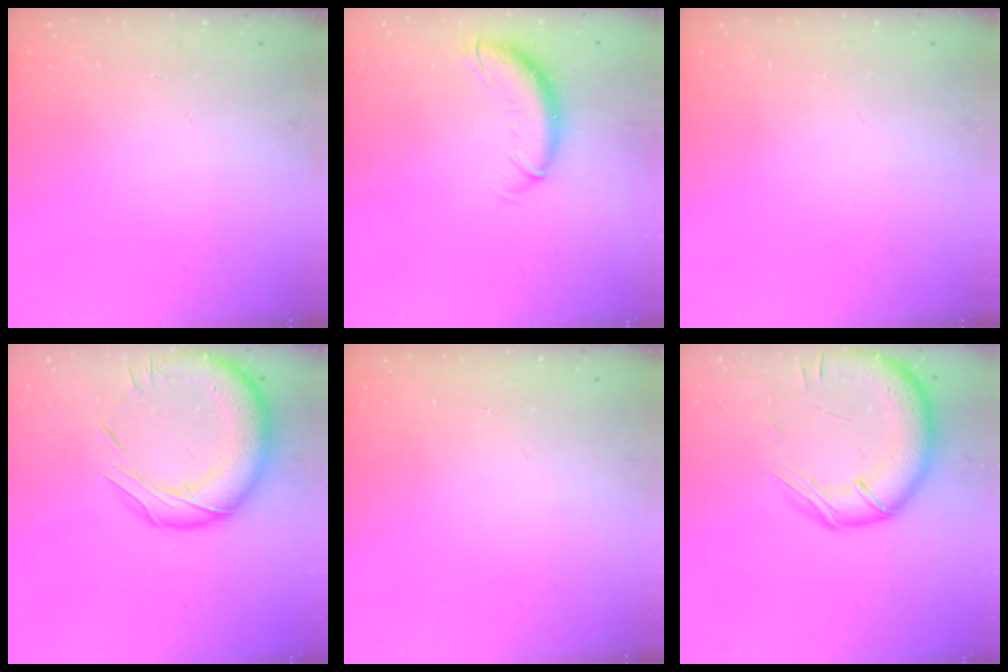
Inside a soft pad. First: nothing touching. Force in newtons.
{"total": 10.3, "press": 10.3, "slide": 1.2}
{"total": 0.0}
{"total": 18.5, "press": 18.2, "slide": 3.6}
{"total": 0.0}
{"total": 16.7, "press": 16.5, "slide": 2.5}